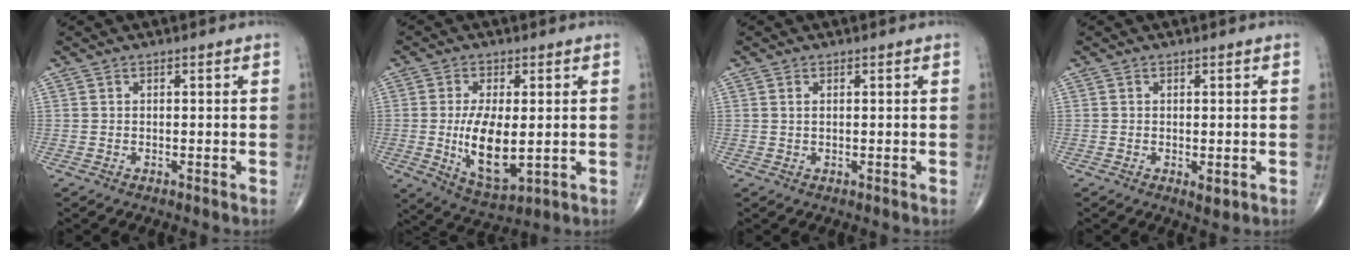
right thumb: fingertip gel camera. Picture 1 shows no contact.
{"total": 11.1, "force": [-0.7, 4.9, 10.0], "torque": [-0.175, -0.020, 0.001]}
{"total": 0.8, "force": [0.3, 0.3, 0.7], "torque": [-0.017, 0.005, 0.009]}
{"total": 1.8, "force": [-0.4, 0.9, 1.5], "torque": [-0.020, -0.005, -0.004]}